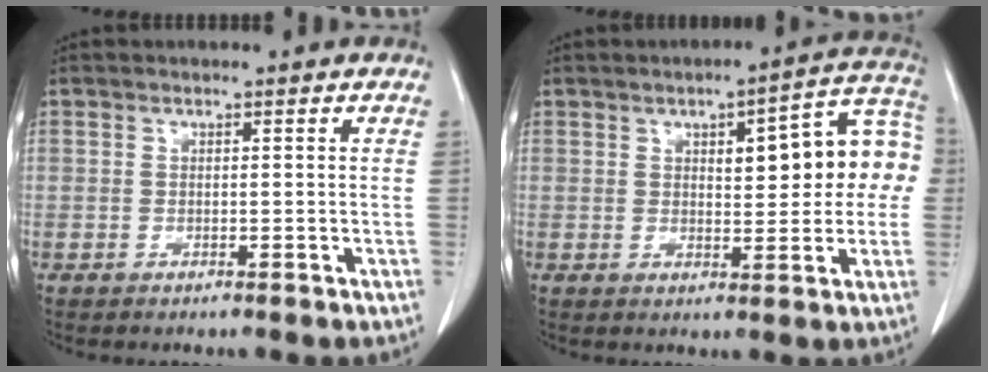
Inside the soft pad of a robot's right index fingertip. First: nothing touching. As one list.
[{"total": 12.4, "force": [1.9, 3.7, 11.7], "torque": [-0.144, 0.039, 0.025]}]